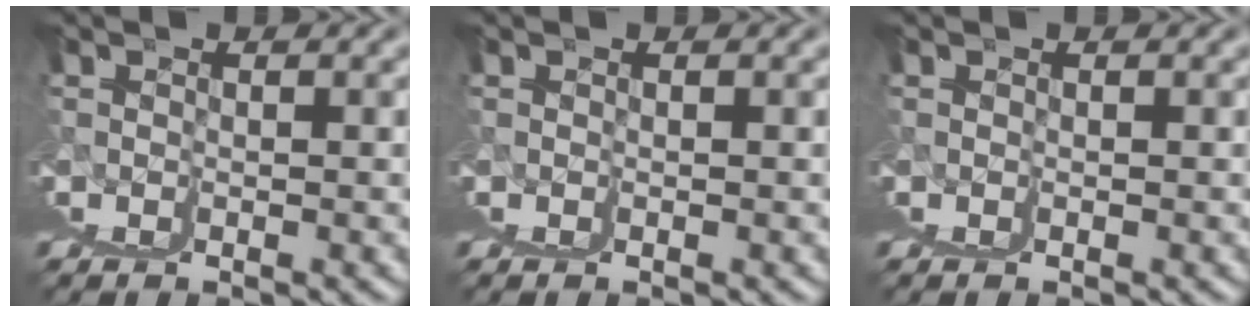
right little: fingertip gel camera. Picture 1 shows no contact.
{"total": 0.0}
{"total": 0.0}